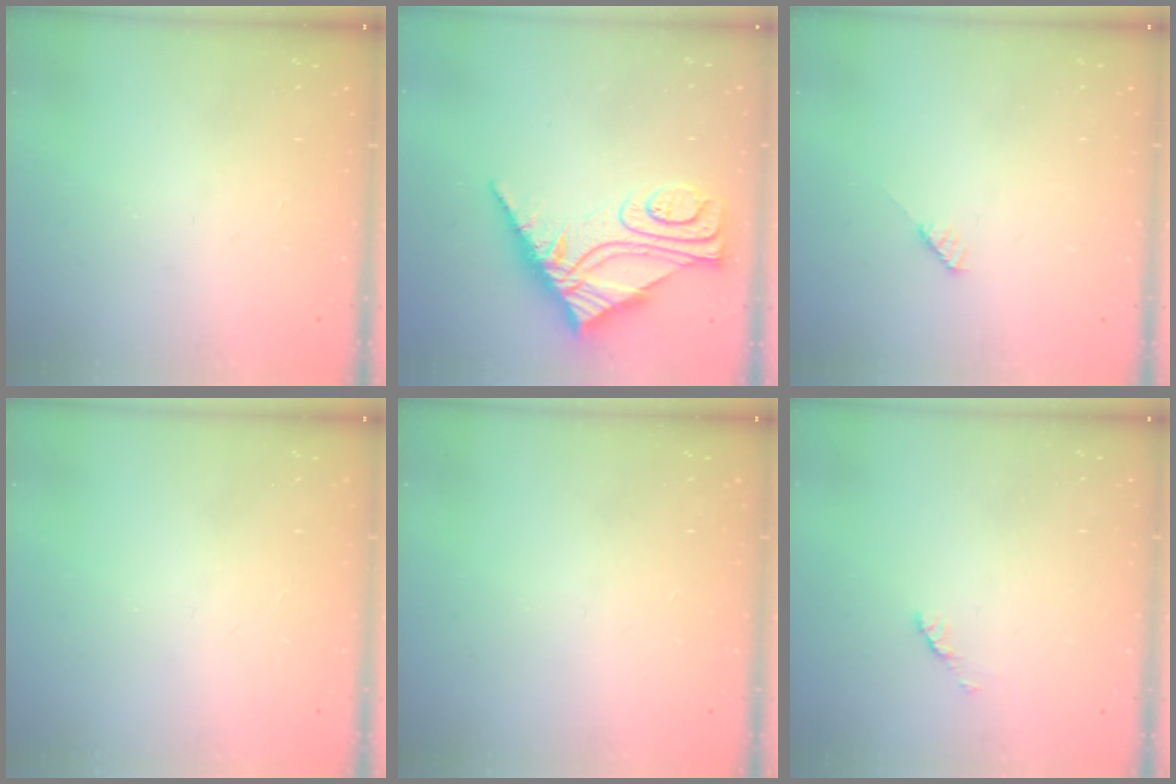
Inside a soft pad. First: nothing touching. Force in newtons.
{"total": 11.3, "press": 11.2, "slide": 1.1}
{"total": 3.0, "press": 3.0, "slide": 0.2}
{"total": 0.0}
{"total": 0.0}
{"total": 2.8, "press": 2.7, "slide": 0.4}